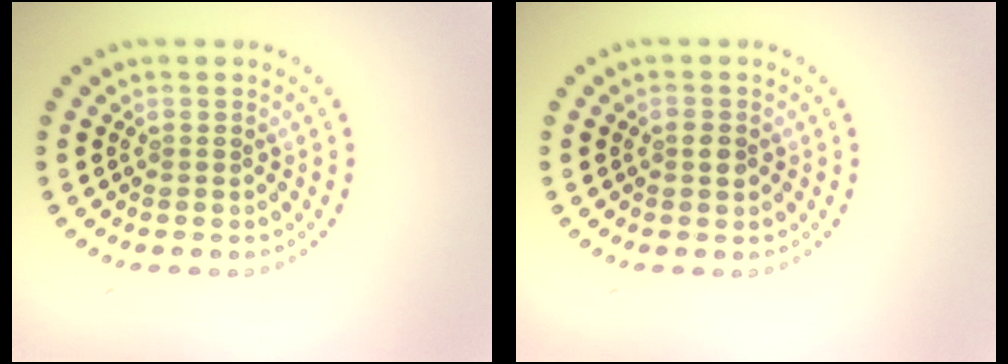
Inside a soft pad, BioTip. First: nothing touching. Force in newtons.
{"total": 1.5, "press": 1.5, "slide": 0.1}